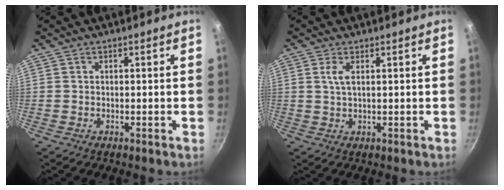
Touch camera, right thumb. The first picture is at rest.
{"total": 2.7, "force": [0.9, 1.0, 2.4], "torque": [-0.050, -0.003, 0.020]}